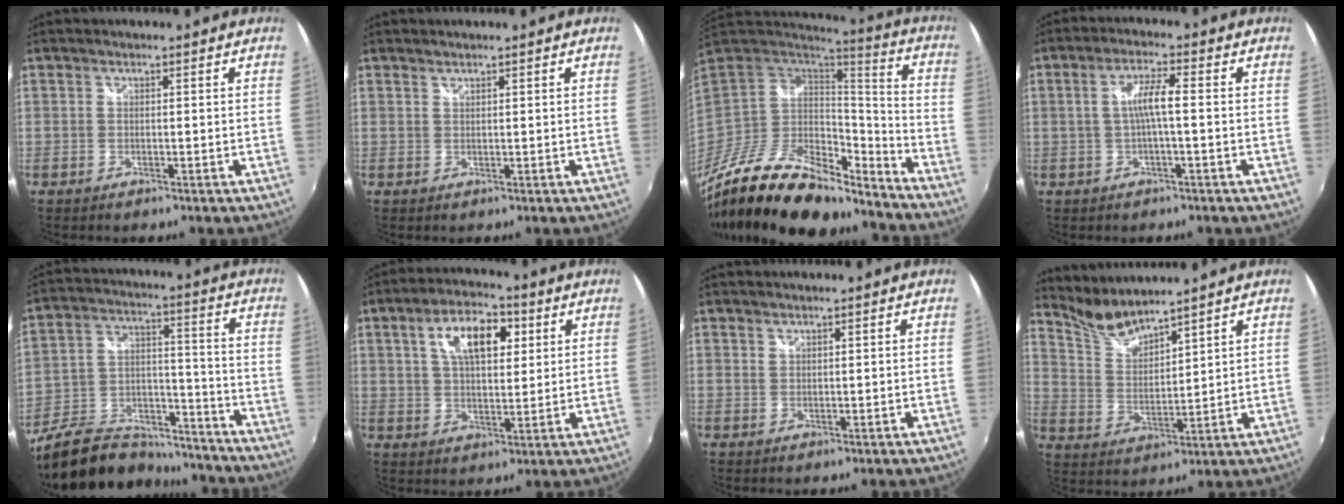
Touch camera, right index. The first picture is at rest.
{"total": 0.7, "force": [0.7, 0.1, 0.1], "torque": [-0.001, 0.002, 0.013]}
{"total": 27.8, "force": [-19.9, 10.7, 16.2], "torque": [-0.307, -0.022, -0.330]}
{"total": 5.1, "force": [-0.6, 0.4, 5.1], "torque": [-0.101, 0.008, -0.008]}
{"total": 24.0, "force": [-19.9, 9.4, 9.6], "torque": [-0.201, 0.027, -0.296]}
{"total": 11.1, "force": [4.1, 5.4, 8.8], "torque": [-0.149, 0.026, 0.070]}
{"total": 0.8, "force": [0.8, 0.2, 0.1], "torque": [0.000, 0.002, 0.015]}
{"total": 6.9, "force": [6.7, 0.1, 1.8], "torque": [-0.042, -0.014, 0.143]}